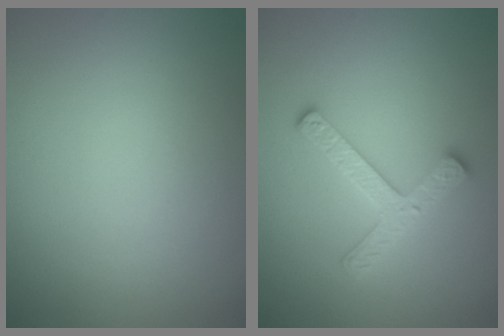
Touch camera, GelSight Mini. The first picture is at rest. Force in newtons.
{"total": 2.8, "press": 2.8, "slide": 0.6}